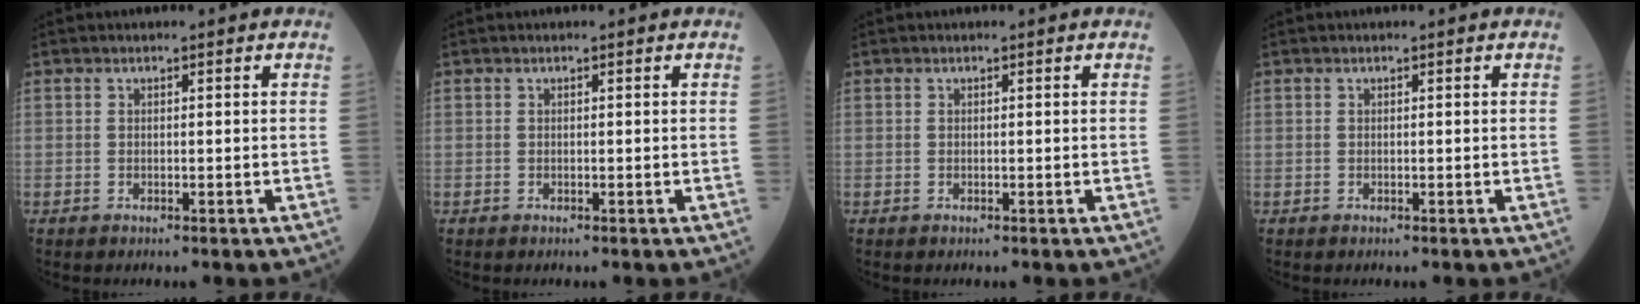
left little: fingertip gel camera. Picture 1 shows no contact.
{"total": 0.0}
{"total": 0.0}
{"total": 0.0}